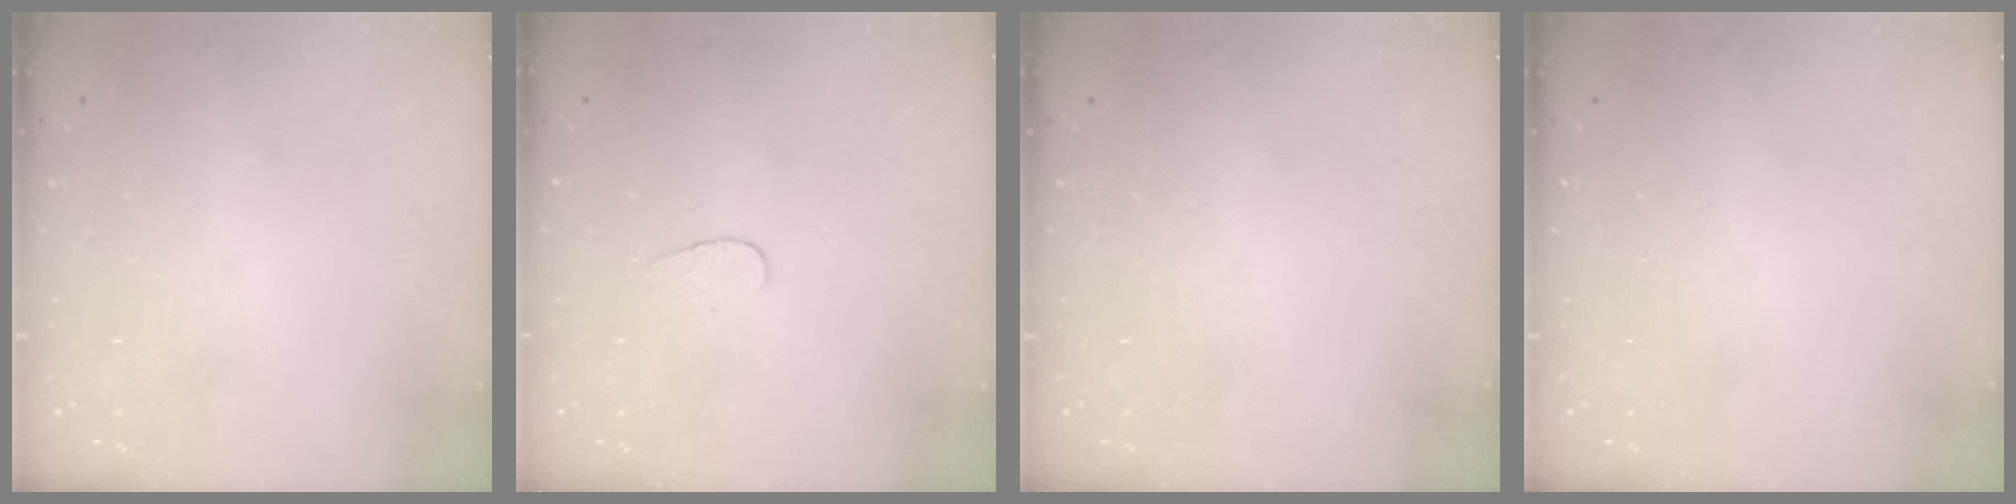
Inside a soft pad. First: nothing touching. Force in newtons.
{"total": 3.3, "press": 3.3, "slide": 0.3}
{"total": 0.0}
{"total": 0.0}